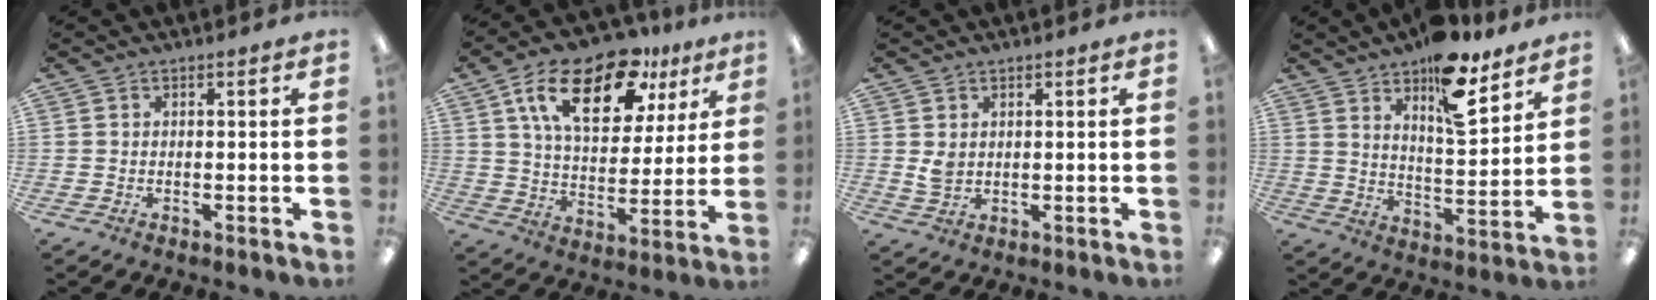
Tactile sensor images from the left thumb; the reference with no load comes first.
{"total": 20.8, "force": [11.4, 10.6, 13.7], "torque": [-0.236, -0.031, 0.194]}
{"total": 3.0, "force": [1.1, 2.2, 1.7], "torque": [-0.027, 0.000, 0.018]}
{"total": 14.6, "force": [10.7, 5.0, 8.6], "torque": [-0.124, -0.066, 0.181]}